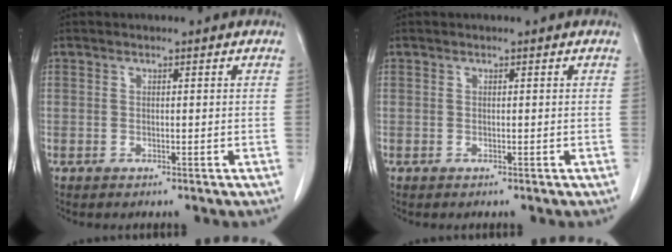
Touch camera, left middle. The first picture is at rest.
{"total": 0.0}